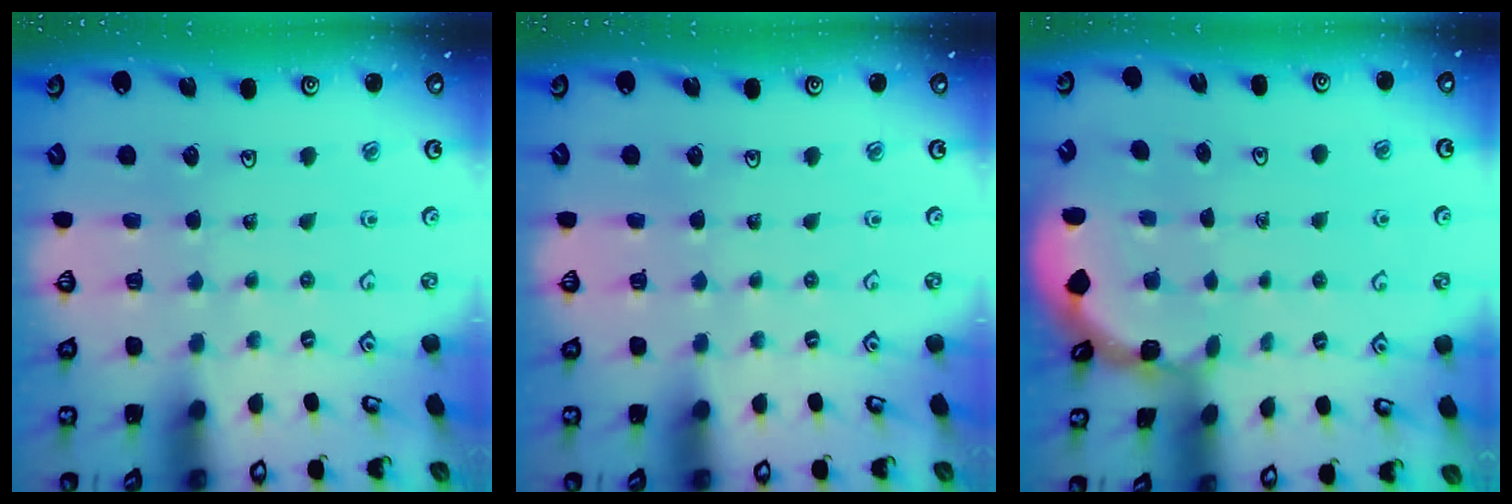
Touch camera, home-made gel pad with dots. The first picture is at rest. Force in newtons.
{"total": 0.0}
{"total": 1.5, "press": 1.5, "slide": 0.2}